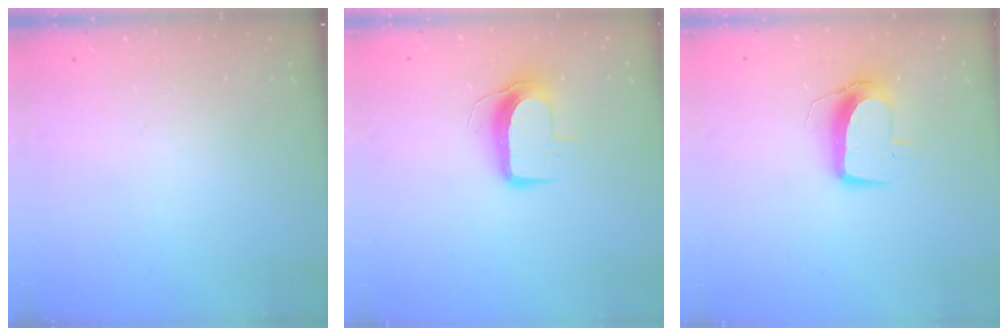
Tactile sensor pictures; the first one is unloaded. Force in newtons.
{"total": 10.6, "press": 10.6, "slide": 0.8}
{"total": 10.1, "press": 10.1, "slide": 0.6}